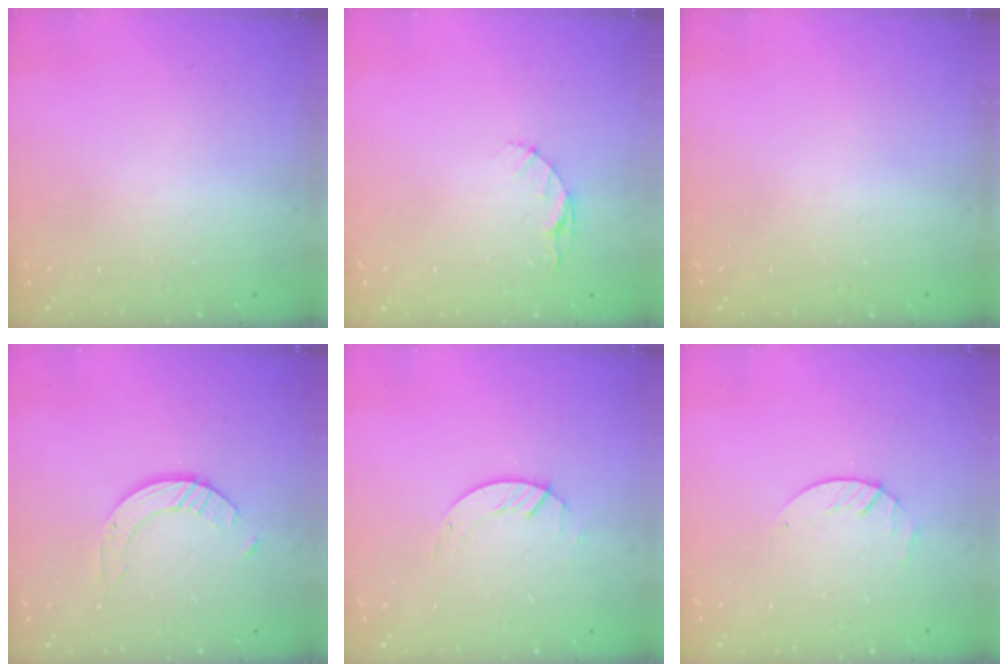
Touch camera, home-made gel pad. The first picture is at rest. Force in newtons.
{"total": 3.3, "press": 3.3, "slide": 0.4}
{"total": 0.0}
{"total": 2.4, "press": 2.4, "slide": 0.3}
{"total": 1.4, "press": 1.4, "slide": 0.2}
{"total": 1.7, "press": 1.6, "slide": 0.2}